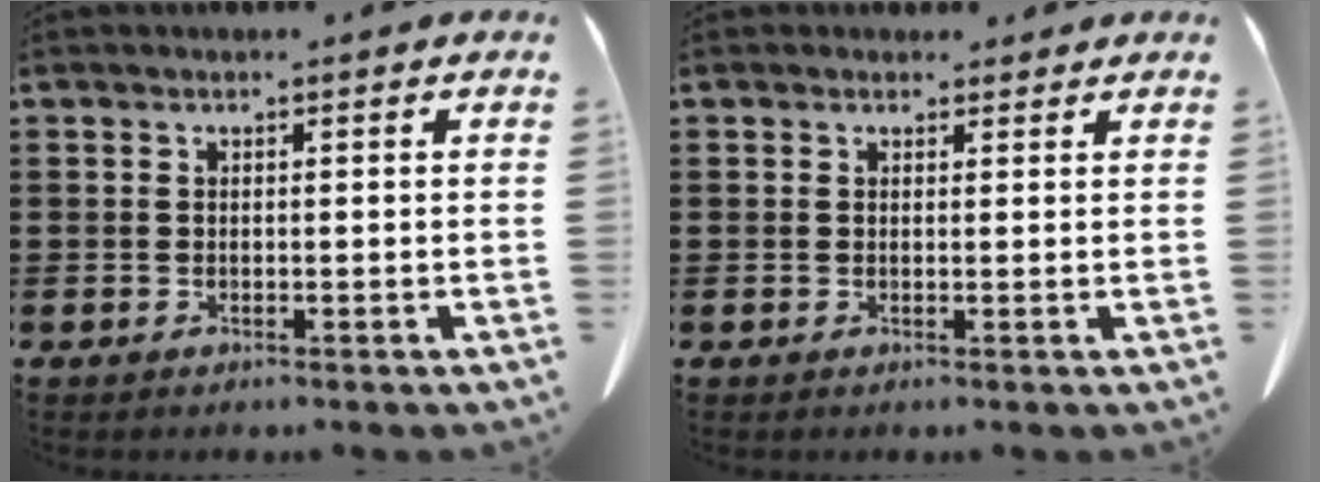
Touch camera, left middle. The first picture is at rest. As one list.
[{"total": 1.4, "force": [1.2, 0.7, 0.2], "torque": [0.002, 0.002, 0.021]}]